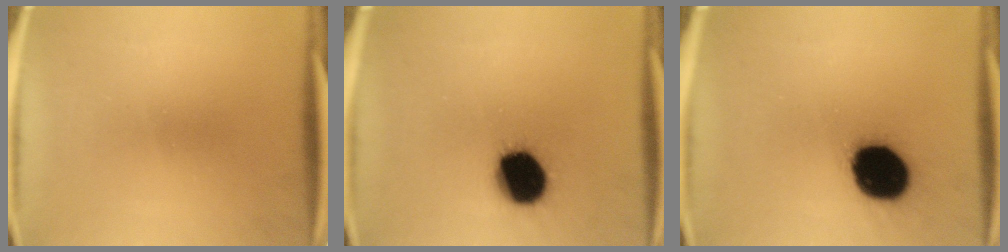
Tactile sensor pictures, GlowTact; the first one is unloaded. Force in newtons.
{"total": 15.7}
{"total": 18.9}